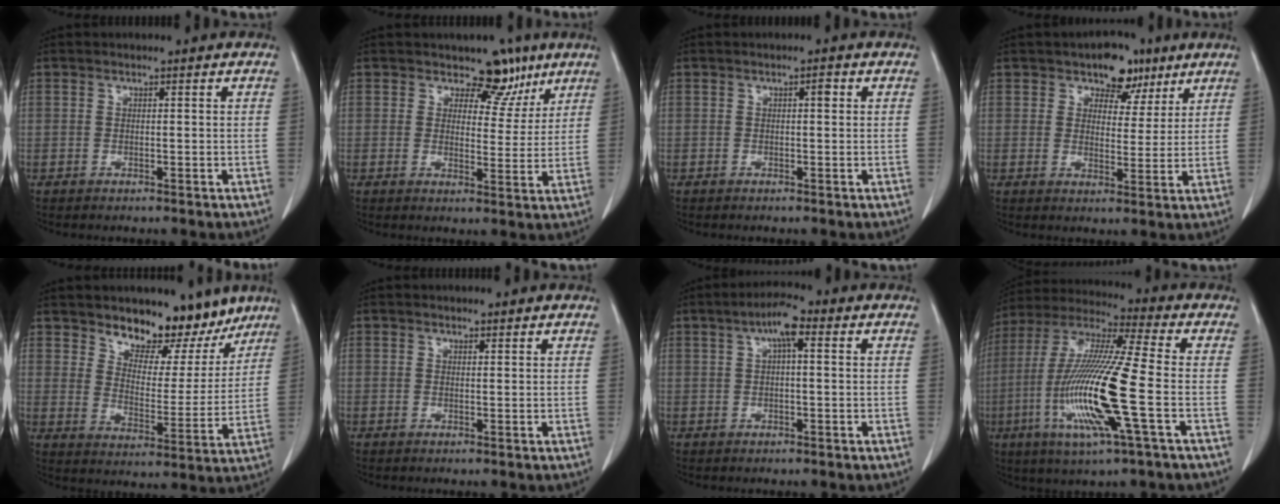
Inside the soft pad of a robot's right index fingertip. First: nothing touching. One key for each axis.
{"total": 5.9, "fx": 4.2, "fy": 3.7, "fz": 2.0, "tx": -0.006, "ty": -0.007, "tz": 0.055}
{"total": 1.1, "fx": 0.3, "fy": 0.3, "fz": 1.0, "tx": -0.014, "ty": 0.004, "tz": 0.003}
{"total": 6.7, "fx": 4.2, "fy": 4.2, "fz": 3.0, "tx": -0.030, "ty": 0.010, "tz": 0.060}
{"total": 11.6, "fx": 9.5, "fy": 4.9, "fz": 4.6, "tx": -0.053, "ty": -0.020, "tz": 0.139}
{"total": 1.0, "fx": 1.0, "fy": 0.3, "fz": 0.1, "tx": -0.007, "ty": 0.004, "tz": 0.015}
{"total": 4.7, "fx": 1.8, "fy": 1.0, "fz": 4.2, "tx": -0.079, "ty": 0.017, "tz": 0.028}
{"total": 18.1, "fx": -4.4, "fy": 0.5, "fz": 17.5, "tx": -0.367, "ty": -0.016, "tz": -0.089}